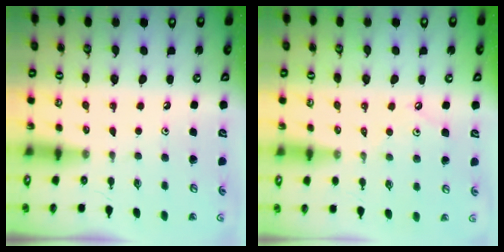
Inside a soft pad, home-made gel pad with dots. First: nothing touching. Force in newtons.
{"total": 4.2, "press": 4.2, "slide": 0.1}